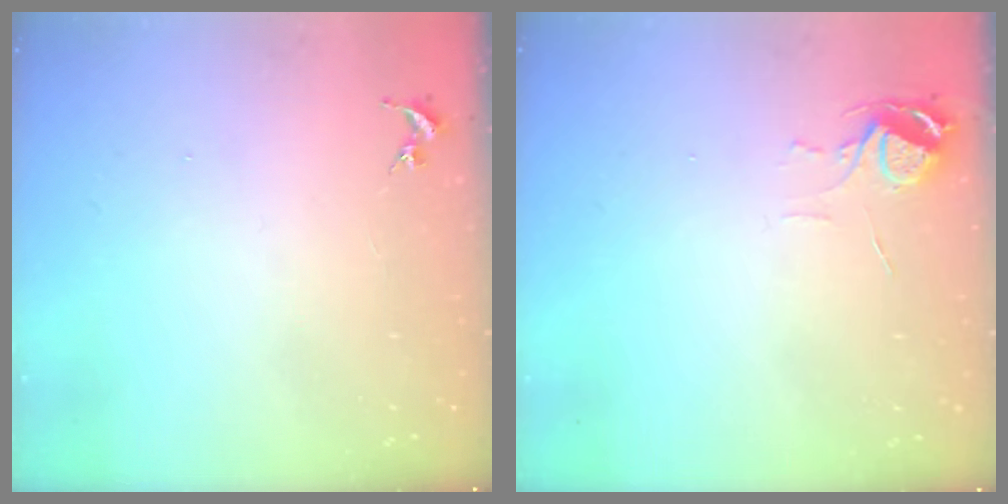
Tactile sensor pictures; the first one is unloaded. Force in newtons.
{"total": 5.4, "press": 5.4, "slide": 0.5}